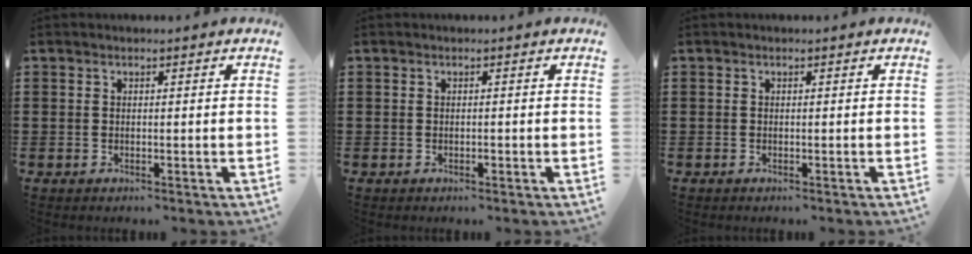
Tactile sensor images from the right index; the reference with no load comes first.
{"total": 0.6, "force": [-0.3, 0.1, 0.5], "torque": [-0.010, -0.003, -0.004]}
{"total": 0.0}